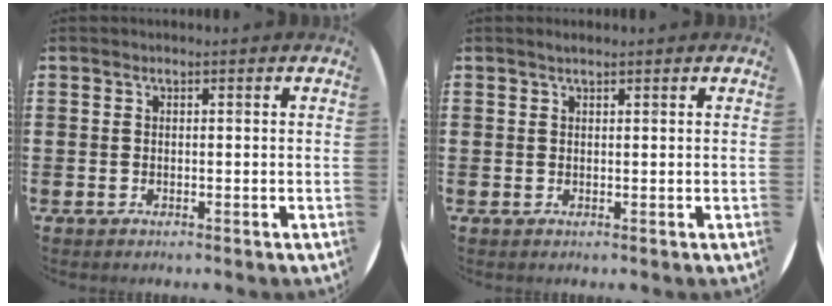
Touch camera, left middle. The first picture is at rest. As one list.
[{"total": 0.8, "force": [0.7, 0.1, 0.4], "torque": [-0.008, 0.002, 0.012]}]